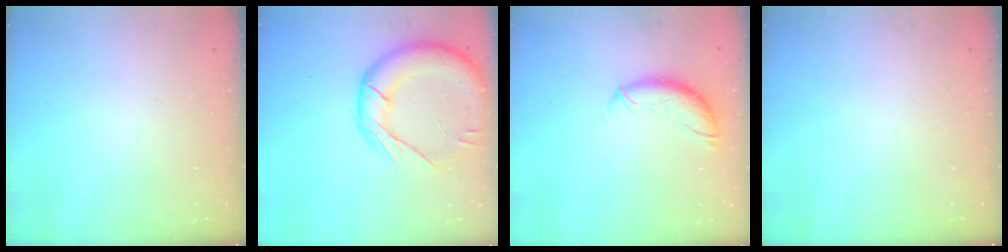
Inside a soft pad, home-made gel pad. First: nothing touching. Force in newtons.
{"total": 19.4, "press": 19.2, "slide": 2.3}
{"total": 10.5, "press": 10.4, "slide": 1.1}
{"total": 0.0}